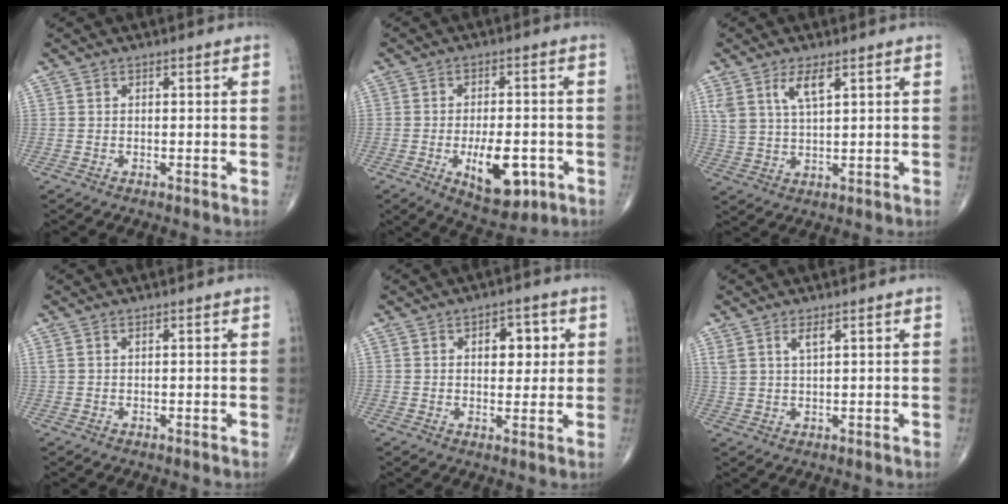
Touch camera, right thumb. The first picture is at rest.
{"total": 10.8, "force": [-3.5, 5.1, 8.9], "torque": [-0.114, 0.006, -0.041]}
{"total": 5.9, "force": [3.1, 2.1, 4.5], "torque": [-0.091, -0.012, 0.066]}
{"total": 0.6, "force": [0.4, 0.2, 0.4], "torque": [-0.012, 0.009, 0.010]}
{"total": 6.3, "force": [1.7, 3.8, 4.8], "torque": [-0.035, -0.004, 0.022]}
{"total": 2.9, "force": [1.7, 0.9, 2.2], "torque": [-0.047, -0.004, 0.037]}